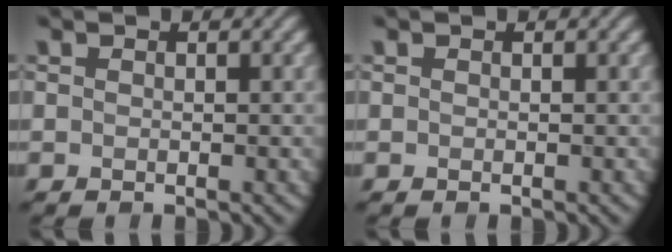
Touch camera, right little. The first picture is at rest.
{"total": 0.0}